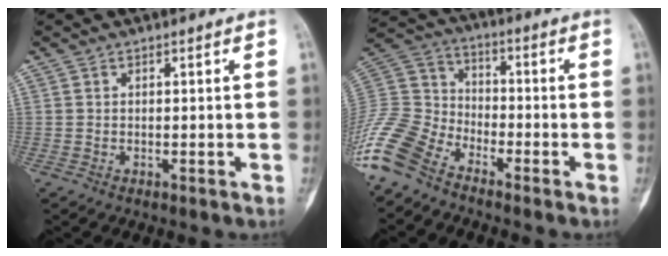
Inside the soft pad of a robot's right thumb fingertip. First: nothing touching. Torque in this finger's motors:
{"motor_torque": [0.15, 0.29, 1.43, -1.34, 0.14]}